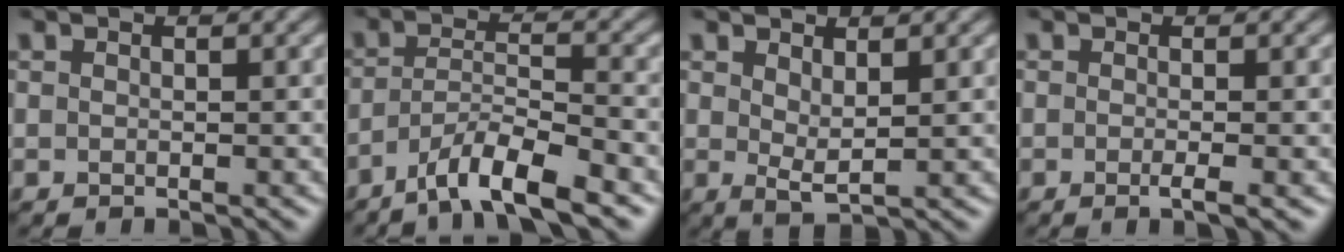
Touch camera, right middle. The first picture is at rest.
{"total": 6.4, "force": [-4.7, 1.1, 4.2], "torque": [-0.067, 0.002, -0.085]}
{"total": 1.9, "force": [1.0, 0.5, 1.6], "torque": [-0.032, -0.008, 0.022]}
{"total": 1.6, "force": [-0.4, 0.4, 1.5], "torque": [-0.020, -0.007, -0.010]}